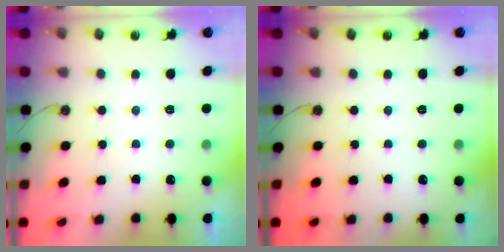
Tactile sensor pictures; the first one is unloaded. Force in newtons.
{"total": 0.0}